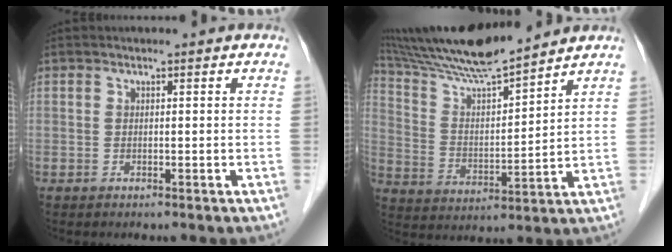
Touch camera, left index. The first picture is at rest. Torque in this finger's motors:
{"motor_torque": [0.64, -0.63, 0.42, 0.12]}